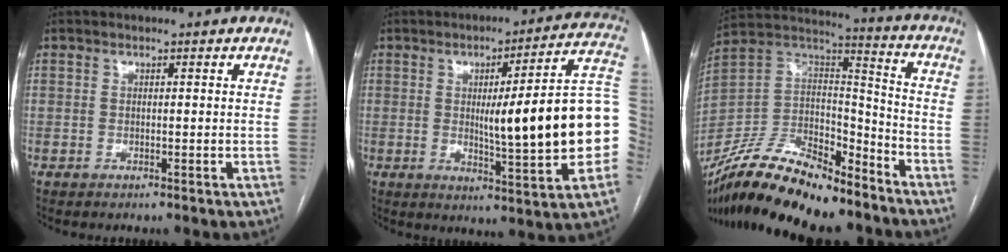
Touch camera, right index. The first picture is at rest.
{"total": 19.0, "force": [-0.6, 1.4, 18.9], "torque": [-0.212, 0.019, -0.005]}
{"total": 23.7, "force": [-19.2, 7.1, 12.0], "torque": [-0.240, 0.001, -0.344]}